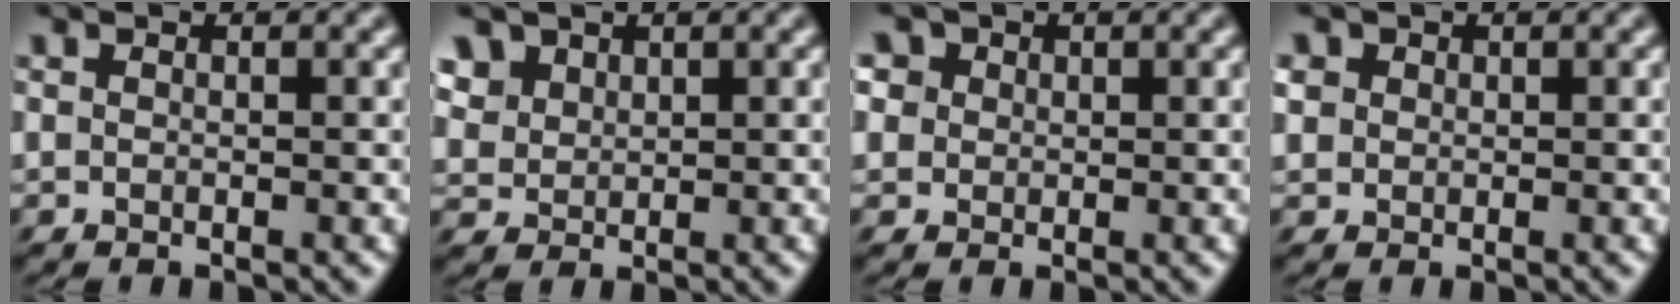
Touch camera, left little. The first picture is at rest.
{"total": 2.4, "force": [1.3, 1.6, 1.3], "torque": [-0.045, 0.020, 0.017]}
{"total": 4.7, "force": [1.7, 3.9, 2.0], "torque": [-0.057, 0.023, 0.017]}
{"total": 2.9, "force": [0.6, 2.5, 1.3], "torque": [-0.054, 0.024, 0.012]}